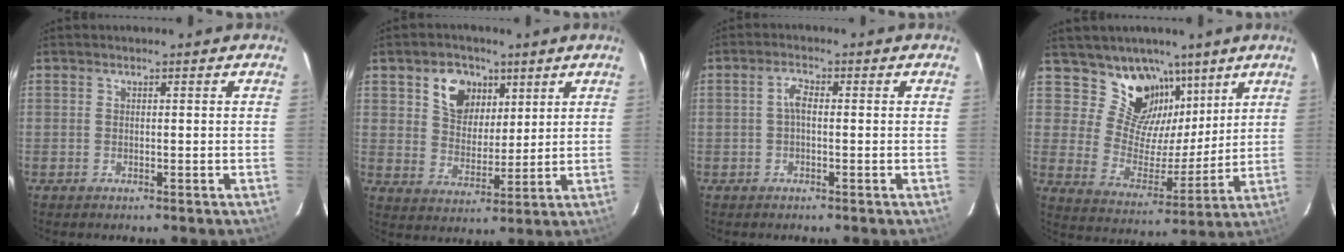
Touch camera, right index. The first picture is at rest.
{"total": 9.0, "force": [4.4, 6.6, 4.2], "torque": [-0.075, 0.018, 0.083]}
{"total": 2.3, "force": [-0.2, 1.0, 2.1], "torque": [-0.044, 0.009, -0.003]}
{"total": 14.0, "force": [9.1, 9.0, 5.5], "torque": [-0.092, -0.012, 0.168]}